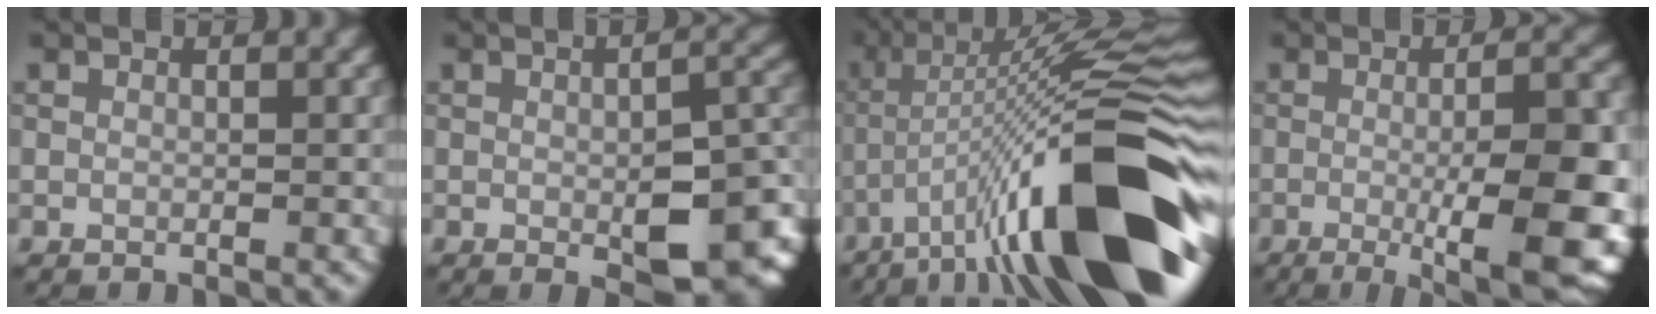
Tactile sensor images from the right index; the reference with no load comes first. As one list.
[{"total": 8.1, "force": [-2.1, 3.0, 7.2], "torque": [-0.098, -0.012, -0.024]}, {"total": 17.5, "force": [-7.5, 4.6, 15.1], "torque": [-0.232, 0.020, -0.126]}, {"total": 11.3, "force": [-2.4, 2.9, 10.6], "torque": [-0.138, -0.004, -0.033]}]